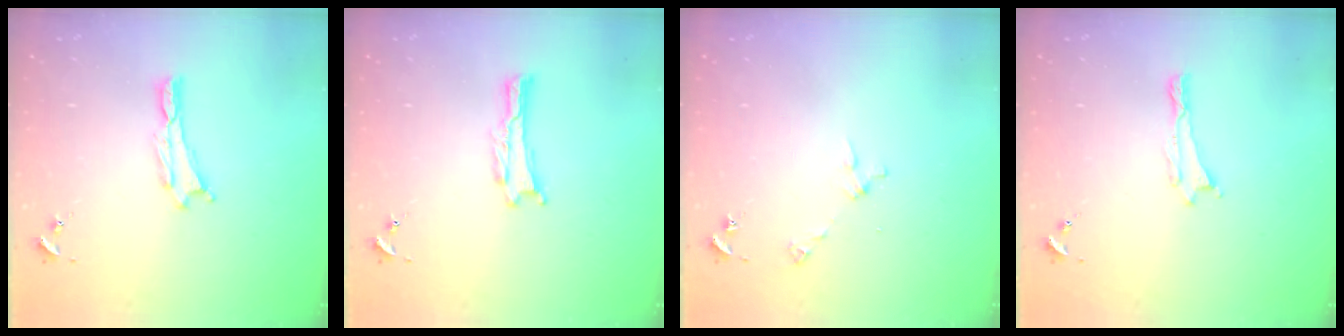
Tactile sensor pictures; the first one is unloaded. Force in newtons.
{"total": 0.0}
{"total": 2.9, "press": 2.9, "slide": 0.2}
{"total": 0.0}